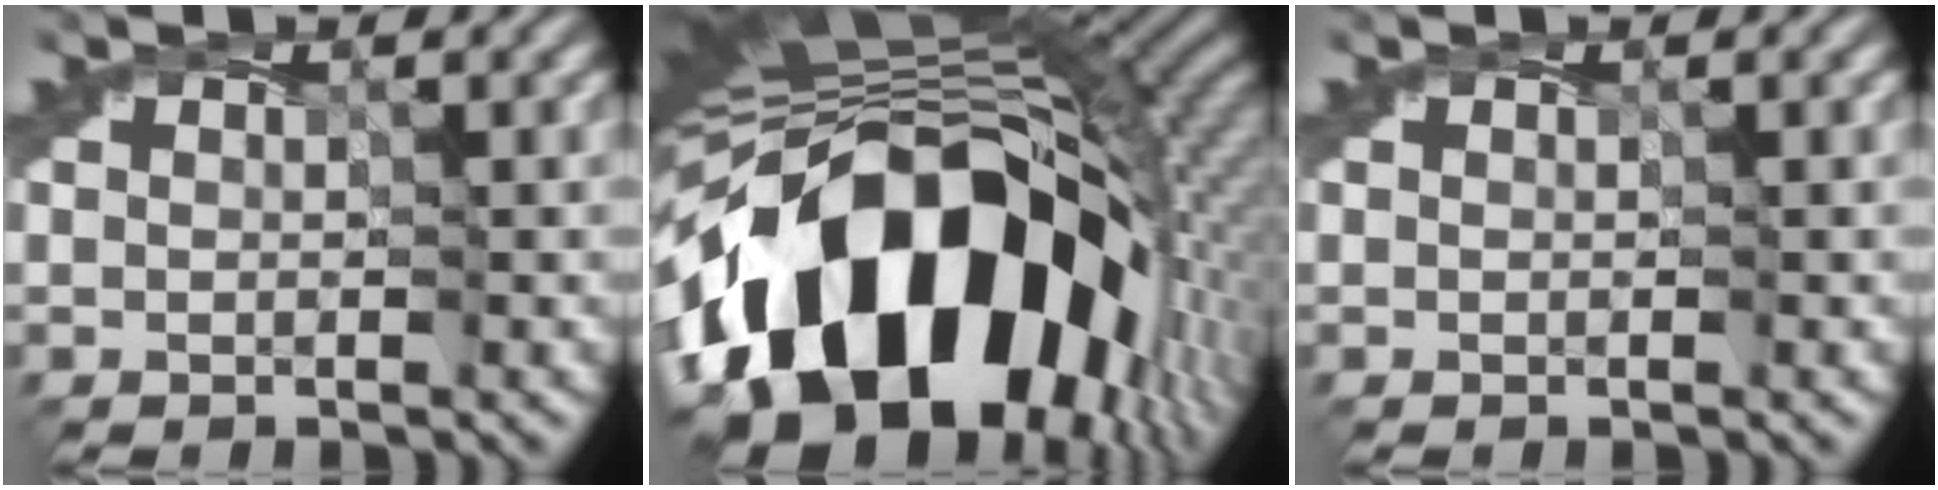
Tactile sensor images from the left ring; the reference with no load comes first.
{"total": 19.4, "force": [-6.5, 11.7, 14.1], "torque": [-0.257, -0.024, -0.097]}
{"total": 0.0}